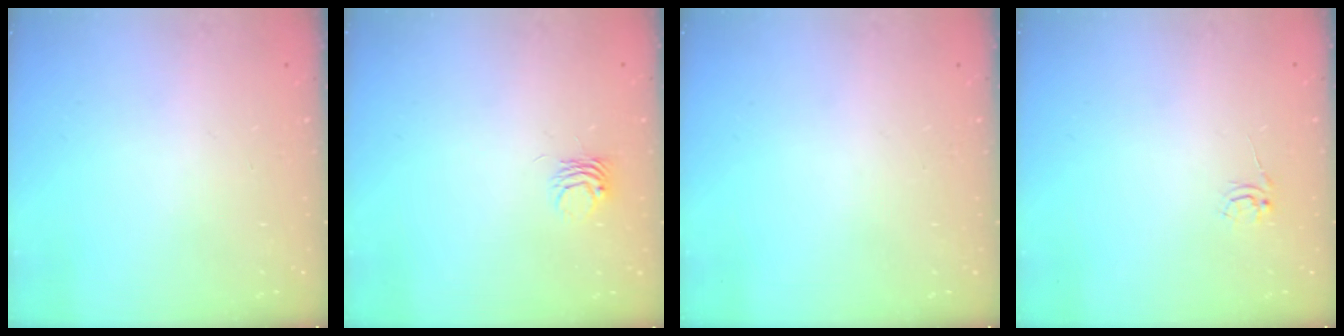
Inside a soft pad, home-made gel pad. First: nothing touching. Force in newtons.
{"total": 4.0, "press": 4.0, "slide": 0.0}
{"total": 0.0}
{"total": 2.5, "press": 2.5, "slide": 0.2}